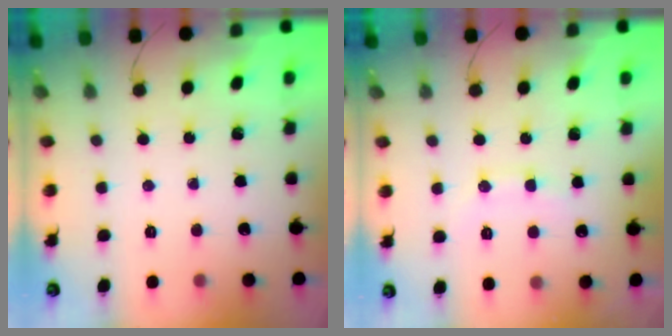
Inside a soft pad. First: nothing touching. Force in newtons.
{"total": 8.6, "press": 8.6, "slide": 0.6}